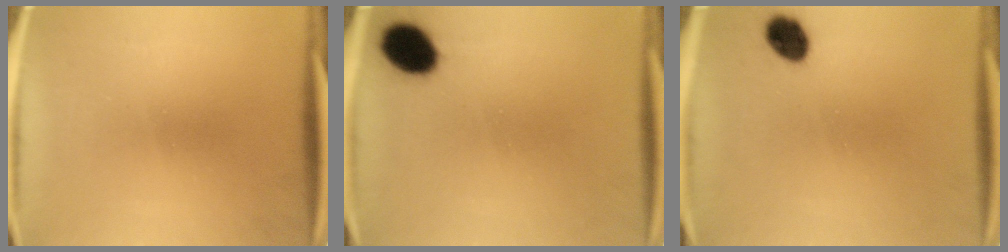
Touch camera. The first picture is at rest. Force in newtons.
{"total": 8.6}
{"total": 5.3}